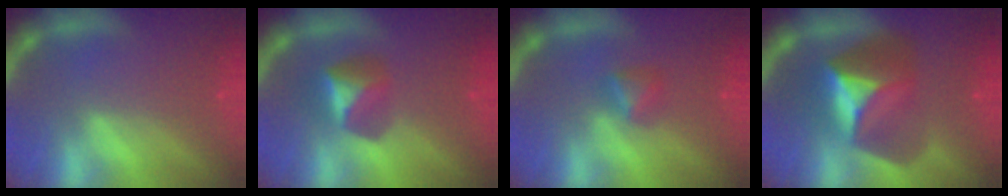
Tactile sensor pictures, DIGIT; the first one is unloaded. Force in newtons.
{"total": 3.4}
{"total": 1.9}
{"total": 7.9}